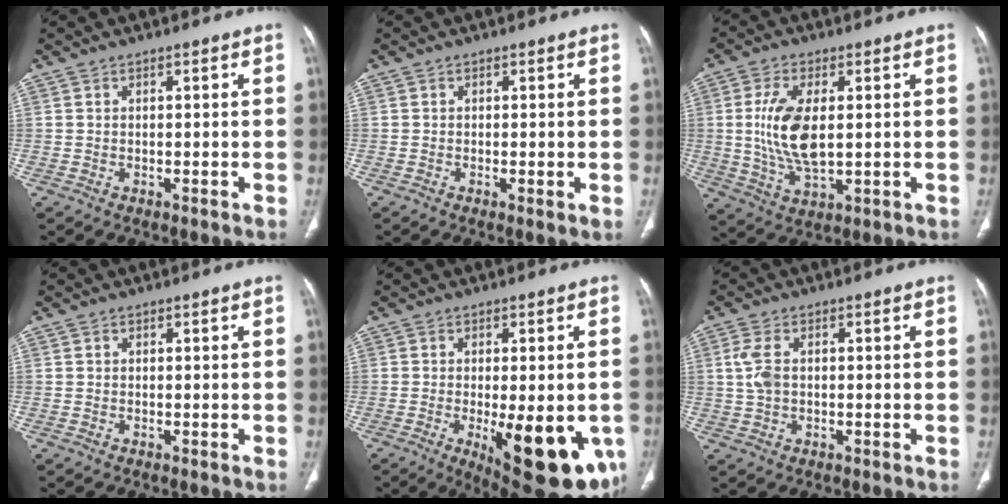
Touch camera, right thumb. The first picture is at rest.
{"total": 1.0, "force": [-0.1, 0.3, 1.0], "torque": [-0.021, -0.005, -0.004]}
{"total": 11.3, "force": [1.0, 5.3, 9.9], "torque": [-0.202, -0.013, 0.026]}
{"total": 0.0}
{"total": 18.6, "force": [-5.7, 7.0, 16.3], "torque": [-0.161, -0.019, -0.058]}
{"total": 4.2, "force": [0.4, 2.5, 3.4], "torque": [-0.084, 0.006, 0.008]}